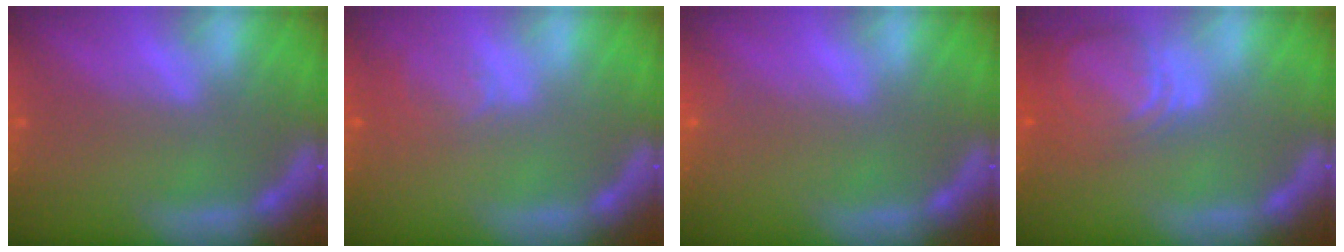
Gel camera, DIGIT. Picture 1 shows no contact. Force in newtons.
{"total": 2.5}
{"total": 0.9}
{"total": 7.5}